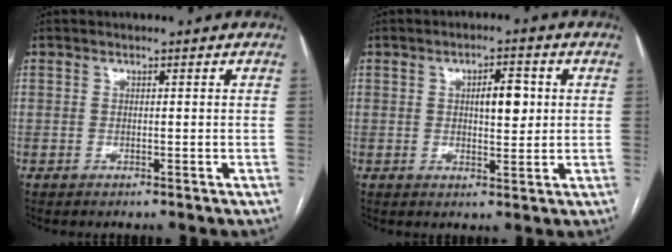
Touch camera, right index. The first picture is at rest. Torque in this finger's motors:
{"motor_torque": [0.65, 0.11, 0.17, 0.08]}